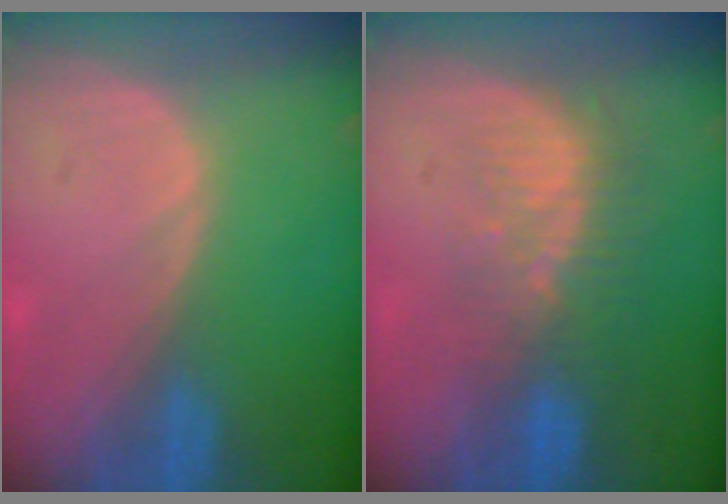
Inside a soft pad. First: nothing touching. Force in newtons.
{"total": 8.2, "press": 7.1, "slide": 4.0}